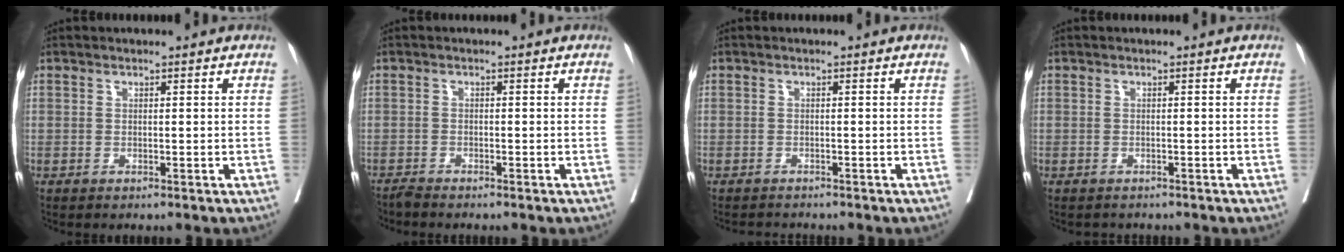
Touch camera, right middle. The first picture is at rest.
{"total": 1.3, "force": [-1.3, -0.3, -0.1], "torque": [0.003, -0.005, -0.026]}
{"total": 1.9, "force": [-1.9, 0.2, 0.1], "torque": [-0.002, -0.006, -0.029]}
{"total": 2.0, "force": [-1.8, 0.8, 0.2], "torque": [-0.010, -0.003, -0.026]}